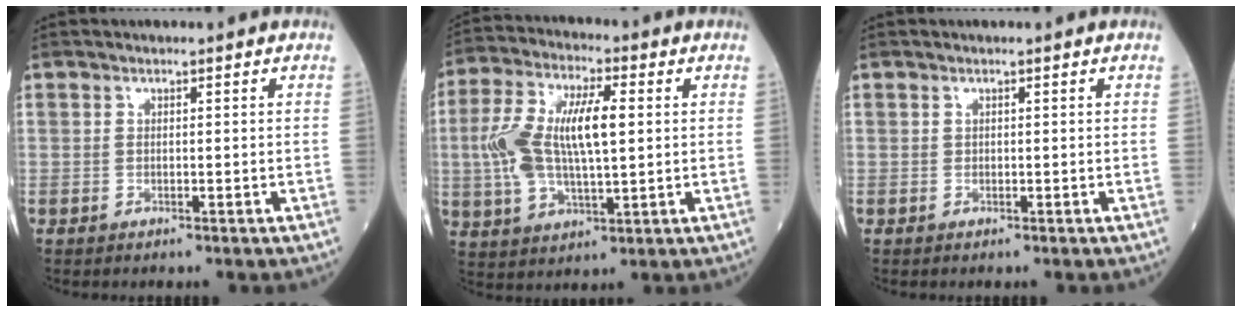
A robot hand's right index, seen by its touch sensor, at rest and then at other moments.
{"total": 13.4, "force": [1.3, 4.7, 12.5], "torque": [-0.263, 0.022, 0.026]}
{"total": 0.0}